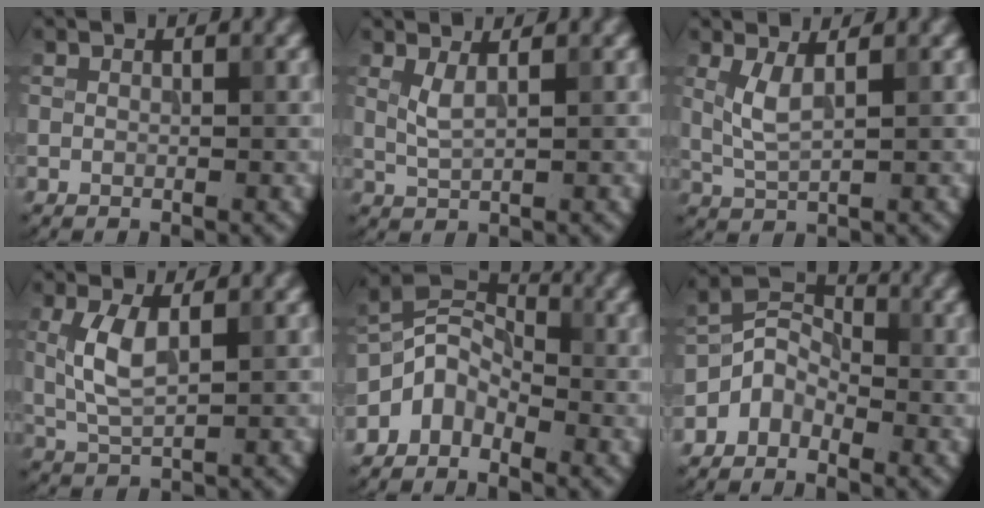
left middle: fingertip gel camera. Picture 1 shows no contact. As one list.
[{"total": 1.8, "force": [0.8, 0.5, 1.5], "torque": [-0.034, -0.005, 0.020]}, {"total": 2.5, "force": [0.8, 0.7, 2.3], "torque": [-0.055, -0.003, 0.020]}, {"total": 3.9, "force": [0.7, 1.5, 3.5], "torque": [-0.079, 0.002, 0.016]}, {"total": 4.1, "force": [-2.6, 2.6, 1.9], "torque": [-0.030, 0.007, -0.064]}, {"total": 3.3, "force": [-2.2, 2.2, 1.3], "torque": [-0.023, 0.008, -0.054]}]